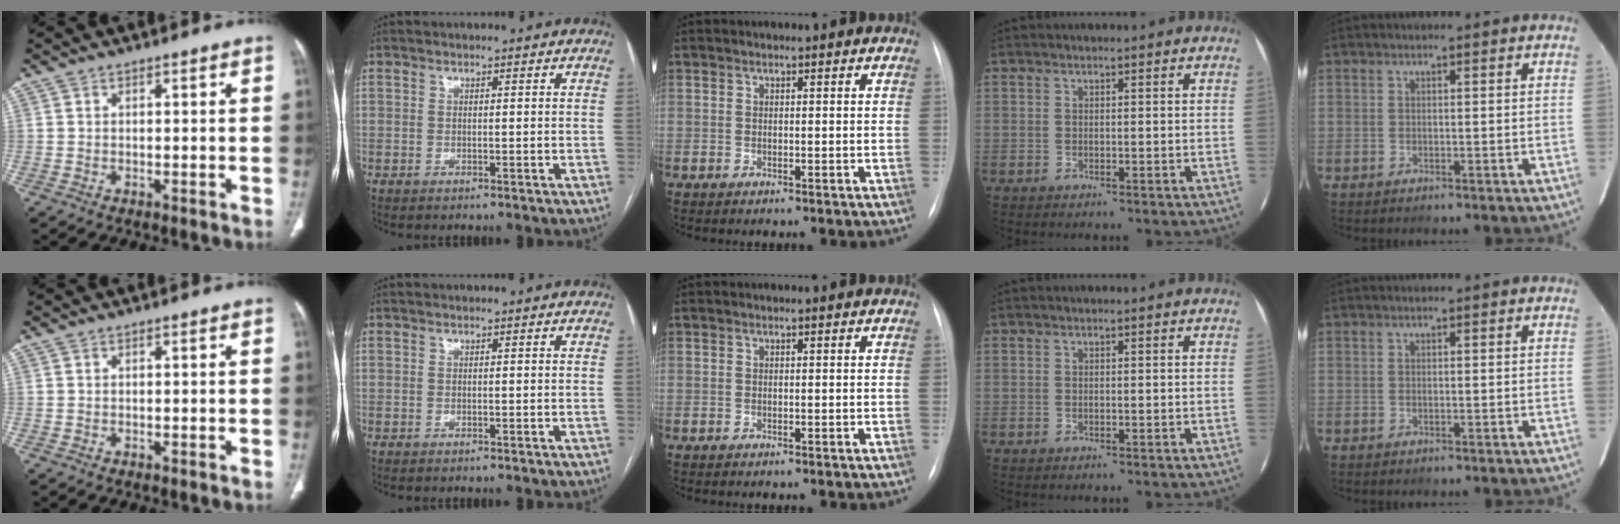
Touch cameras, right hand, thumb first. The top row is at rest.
{}